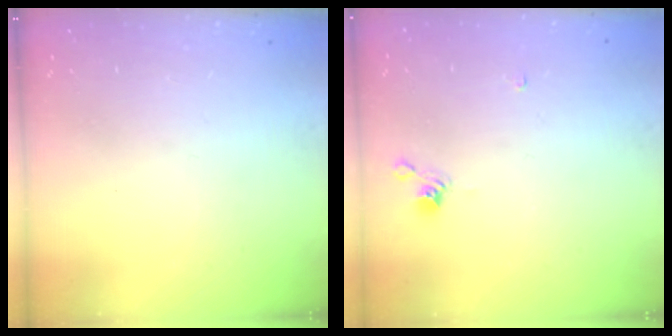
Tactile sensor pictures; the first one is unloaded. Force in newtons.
{"total": 2.7, "press": 2.7, "slide": 0.6}